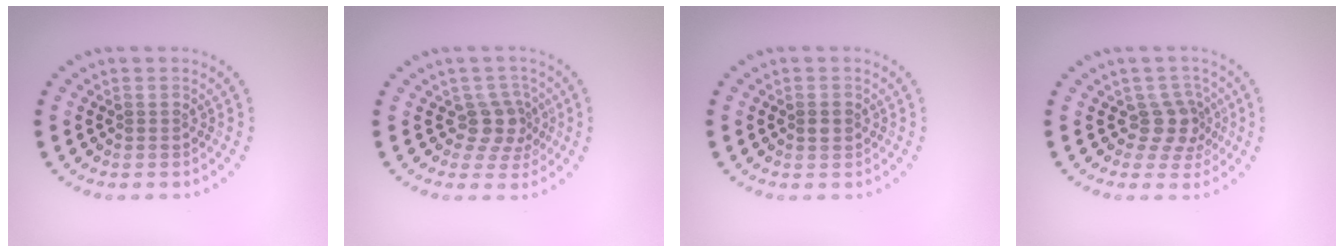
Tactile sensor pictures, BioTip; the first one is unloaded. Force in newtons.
{"total": 2.8, "press": 2.1, "slide": 1.8}
{"total": 1.4, "press": 1.4, "slide": 0.1}
{"total": 2.7, "press": 2.0, "slide": 1.8}